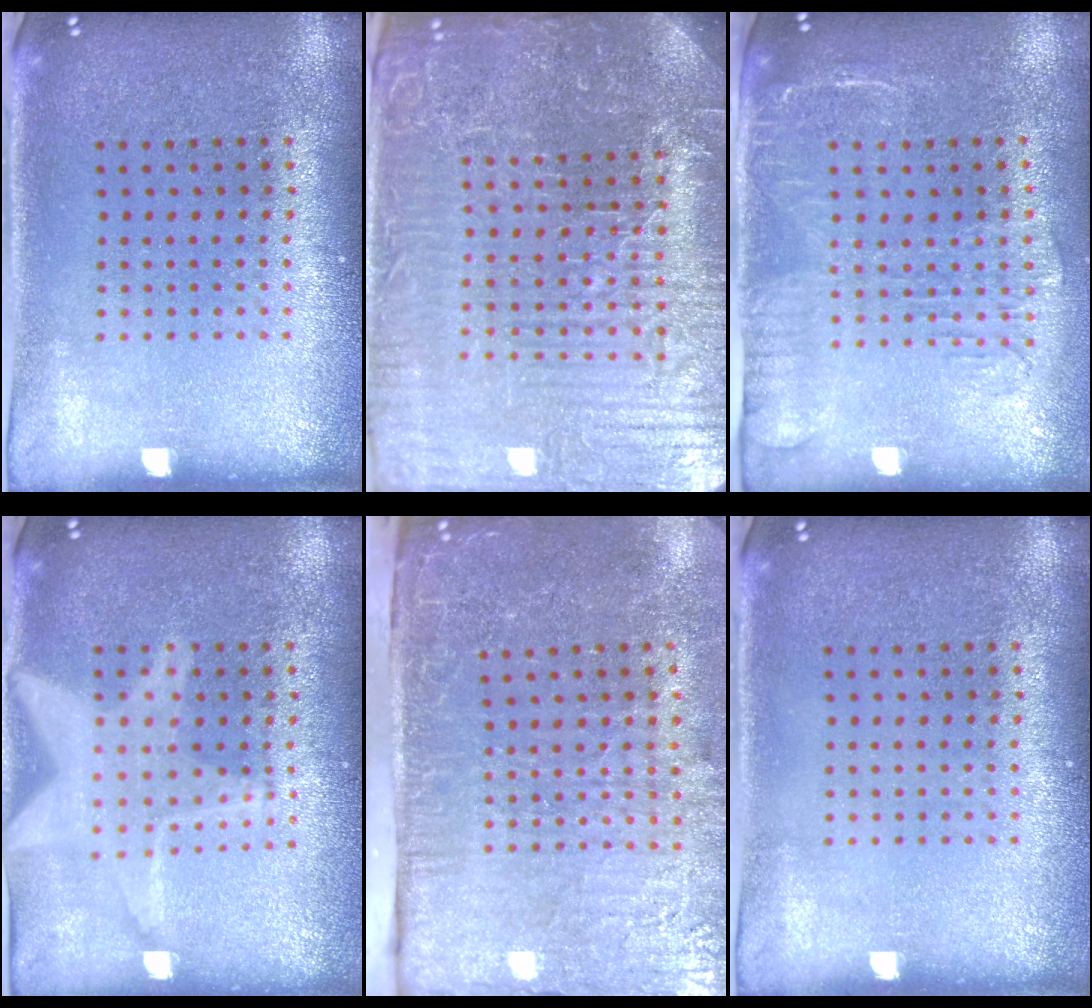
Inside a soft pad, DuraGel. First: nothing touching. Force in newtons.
{"total": 6.3, "press": 5.8, "slide": 2.6}
{"total": 2.0, "press": 1.7, "slide": 1.0}
{"total": 3.0, "press": 3.0, "slide": 0.4}
{"total": 5.0, "press": 4.1, "slide": 2.9}
{"total": 0.0}